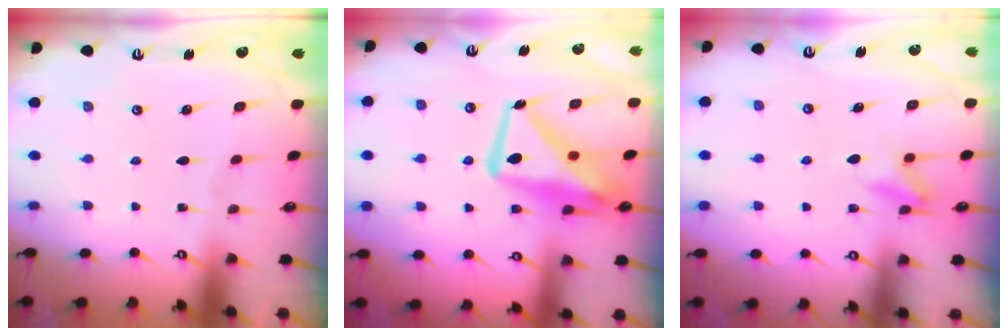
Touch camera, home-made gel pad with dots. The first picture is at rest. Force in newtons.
{"total": 15.9, "press": 15.8, "slide": 1.5}
{"total": 9.0, "press": 9.0, "slide": 1.1}